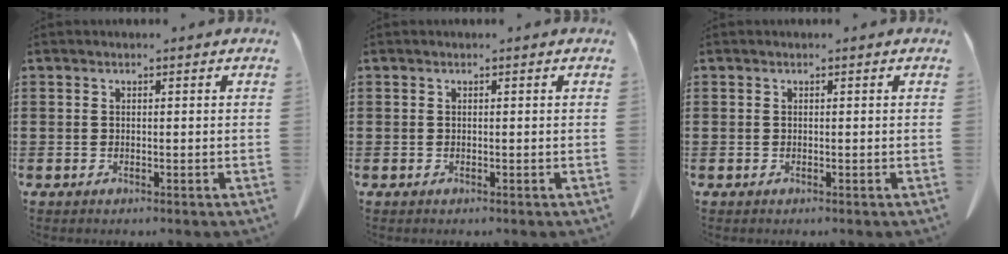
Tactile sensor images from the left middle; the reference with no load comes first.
{"total": 0.0}
{"total": 0.0}